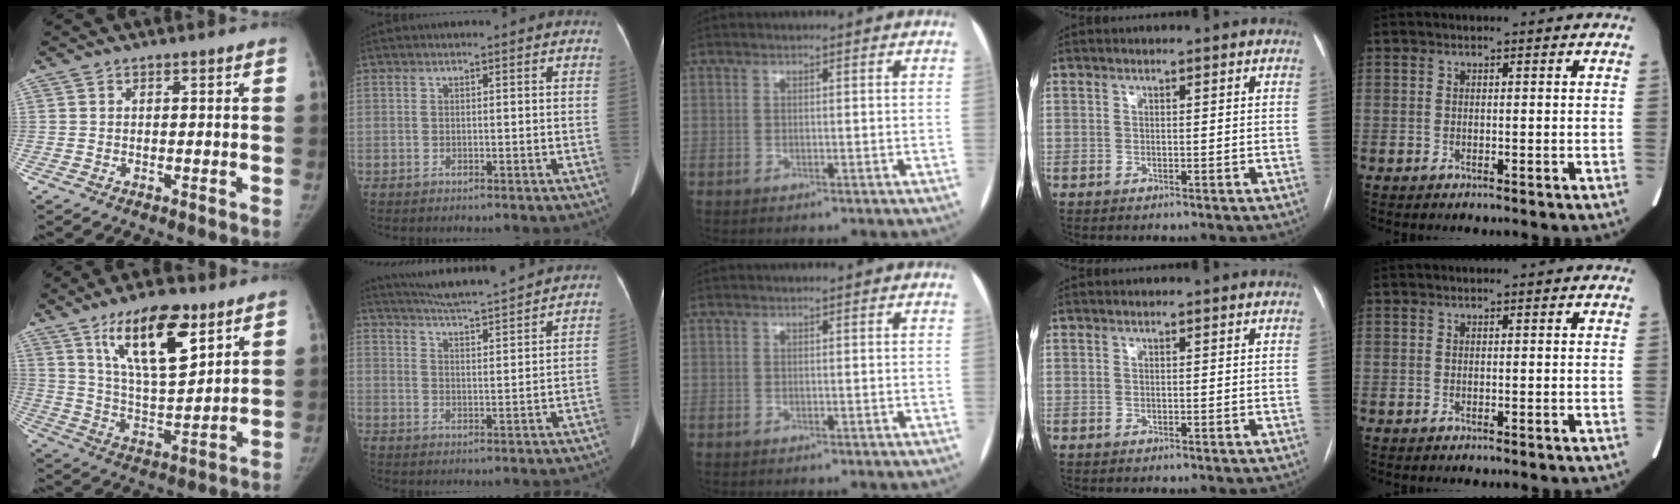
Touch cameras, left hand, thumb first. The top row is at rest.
{"thumb": {"total": 16.4, "force": [9.3, 5.8, 12.1], "torque": [-0.177, -0.049, 0.169]}, "index": {"total": 16.5, "force": [15.2, 0.3, 6.4], "torque": [-0.116, 0.011, 0.219]}}